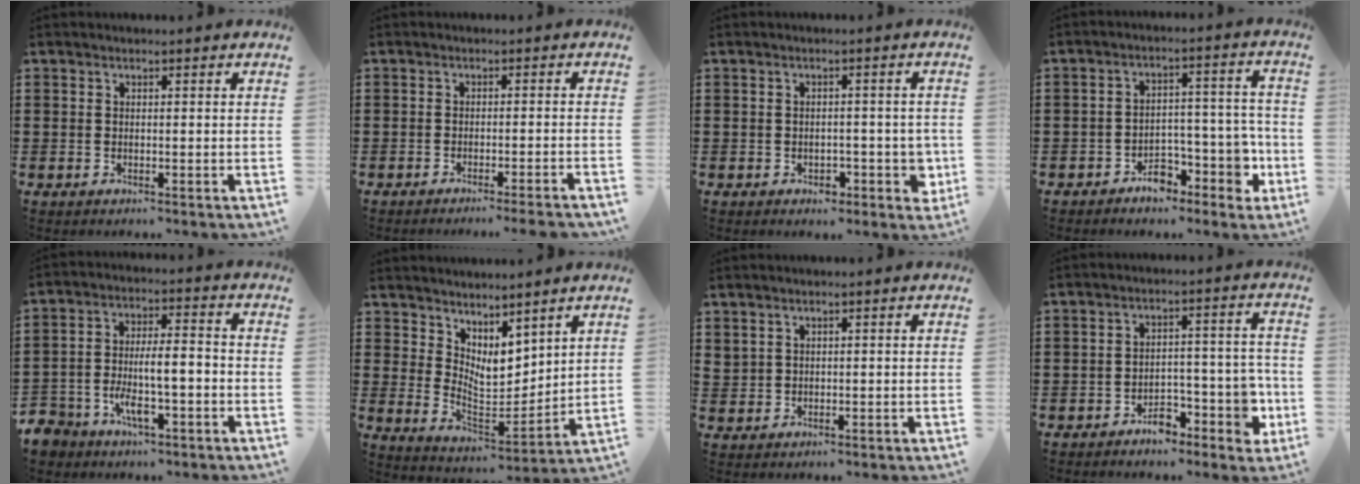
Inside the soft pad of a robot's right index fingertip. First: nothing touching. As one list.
[{"total": 2.0, "force": [-1.8, -0.4, 0.9], "torque": [-0.015, -0.001, -0.035]}, {"total": 3.4, "force": [-0.9, 2.7, 1.8], "torque": [-0.033, 0.004, -0.018]}, {"total": 6.7, "force": [-3.9, 4.5, 3.1], "torque": [-0.040, 0.014, -0.067]}, {"total": 7.5, "force": [-3.6, 3.4, 5.7], "torque": [-0.116, 0.003, -0.069]}, {"total": 6.3, "force": [4.5, 3.6, 2.7], "torque": [-0.061, -0.036, 0.082]}, {"total": 1.4, "force": [1.1, 0.8, 0.3], "torque": [-0.009, 0.003, 0.021]}, {"total": 7.0, "force": [-3.9, 4.2, 4.2], "torque": [-0.060, 0.021, -0.066]}]